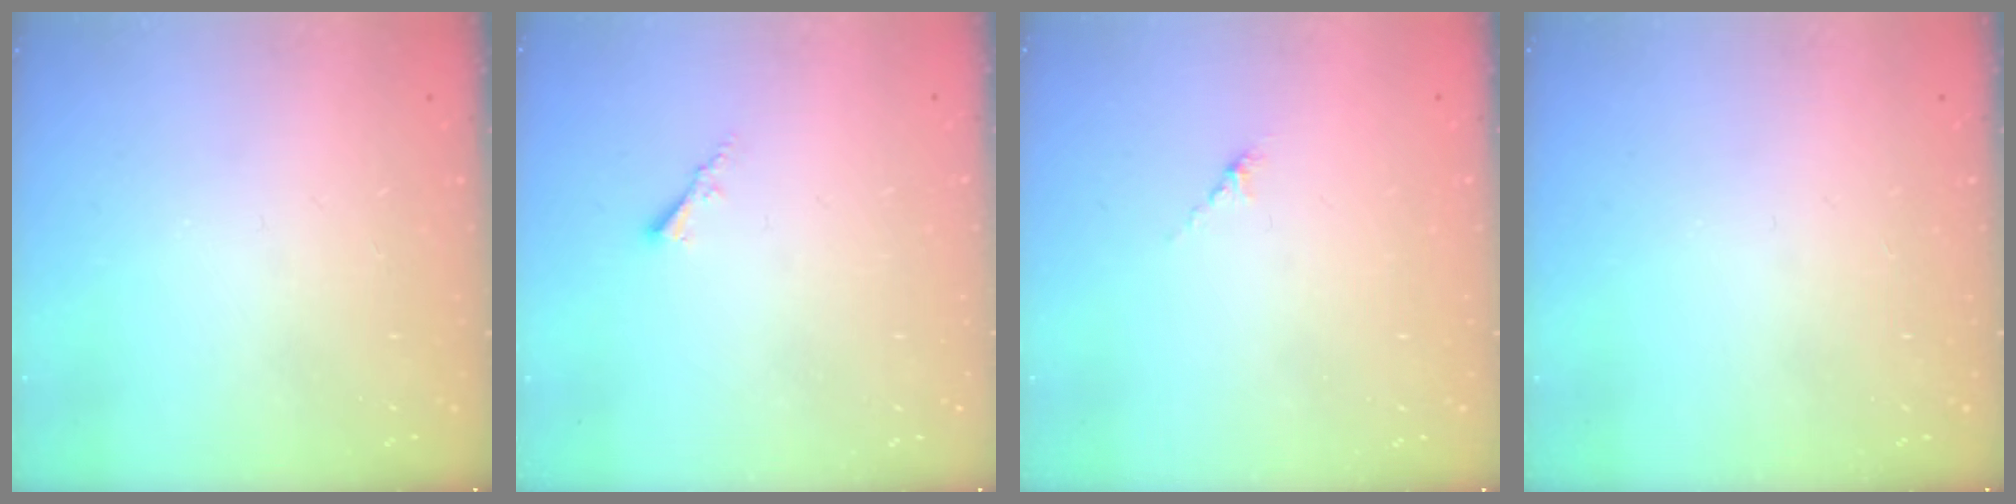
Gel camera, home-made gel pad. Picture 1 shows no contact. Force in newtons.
{"total": 1.7, "press": 1.6, "slide": 0.4}
{"total": 2.7, "press": 2.7, "slide": 0.7}
{"total": 0.0}